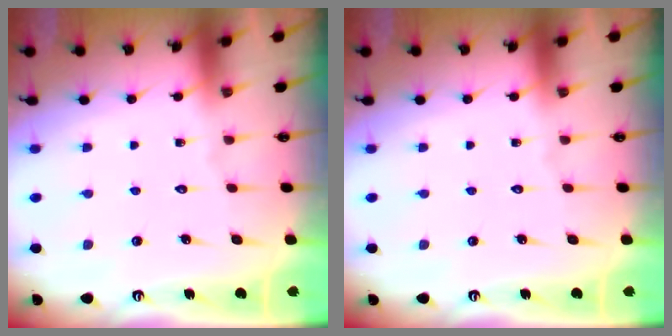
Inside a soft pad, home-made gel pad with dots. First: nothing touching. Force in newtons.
{"total": 0.0}